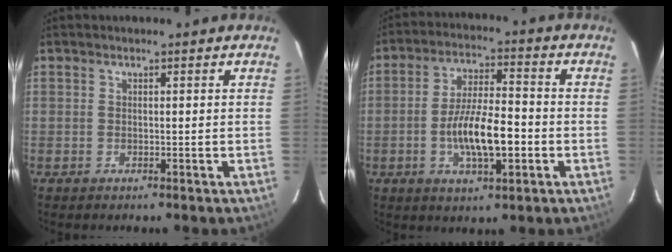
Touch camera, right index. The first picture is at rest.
{"total": 11.1, "force": [-2.9, 3.2, 10.2], "torque": [-0.196, -0.002, -0.049]}